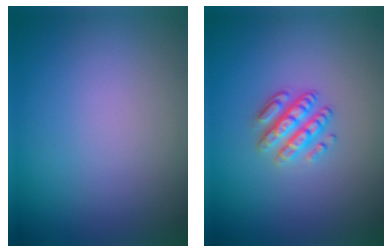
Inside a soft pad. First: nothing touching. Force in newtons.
{"total": 3.0, "press": 2.6, "slide": 1.5}